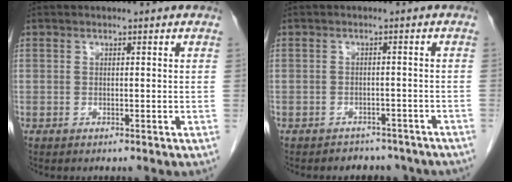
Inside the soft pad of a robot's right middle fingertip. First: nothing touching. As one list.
[{"total": 6.9, "force": [-6.1, 3.0, 1.1], "torque": [-0.011, 0.004, -0.061]}]